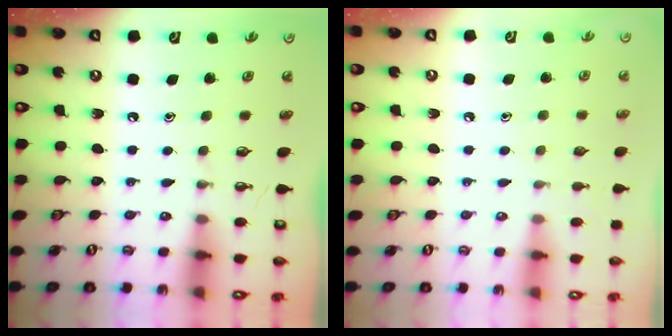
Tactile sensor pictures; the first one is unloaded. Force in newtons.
{"total": 4.7, "press": 4.7, "slide": 0.7}